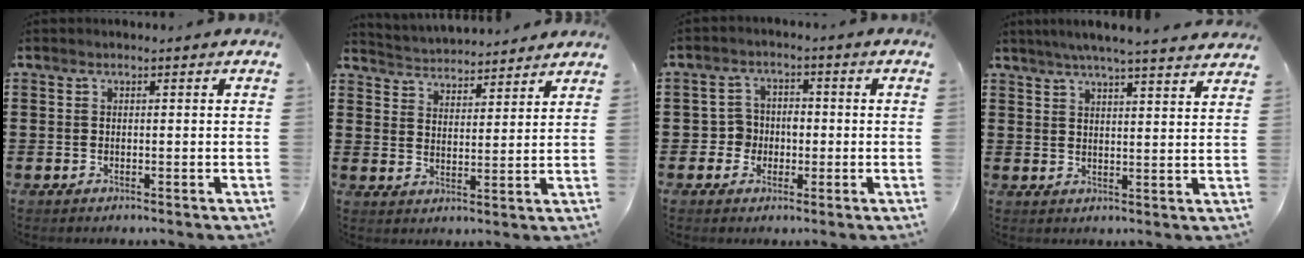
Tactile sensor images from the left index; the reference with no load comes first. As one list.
[{"total": 3.7, "force": [3.6, 0.2, -0.6], "torque": [-0.008, -0.023, 0.062]}, {"total": 3.6, "force": [-1.0, 3.4, 1.0], "torque": [-0.032, 0.007, -0.022]}, {"total": 4.7, "force": [4.3, -0.5, 1.9], "torque": [-0.050, -0.016, 0.075]}]